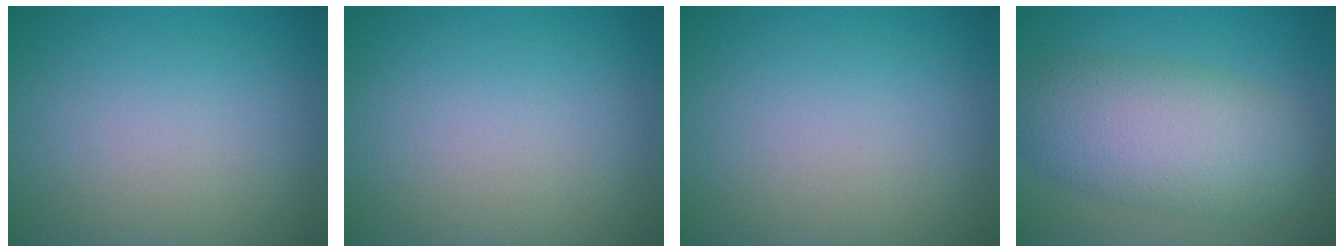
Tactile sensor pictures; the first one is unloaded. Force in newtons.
{"total": 0.0}
{"total": 0.0}
{"total": 8.1, "press": 8.1, "slide": 0.3}